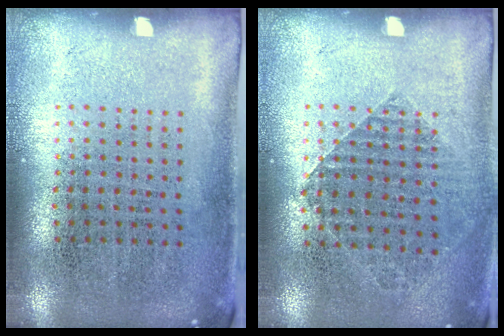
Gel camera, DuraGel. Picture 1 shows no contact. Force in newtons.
{"total": 0.9, "press": 0.9, "slide": 0.1}